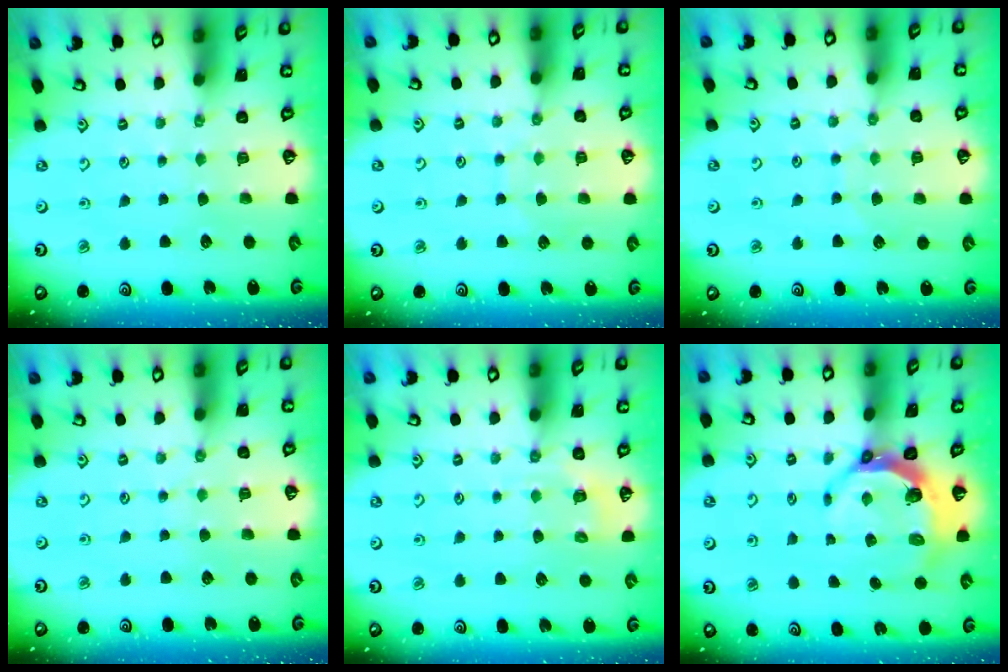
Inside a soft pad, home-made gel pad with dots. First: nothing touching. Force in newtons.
{"total": 6.3, "press": 6.3, "slide": 0.5}
{"total": 6.2, "press": 6.2, "slide": 0.5}
{"total": 2.7, "press": 2.7, "slide": 0.5}
{"total": 2.9, "press": 2.6, "slide": 1.2}
{"total": 6.5, "press": 5.3, "slide": 3.8}